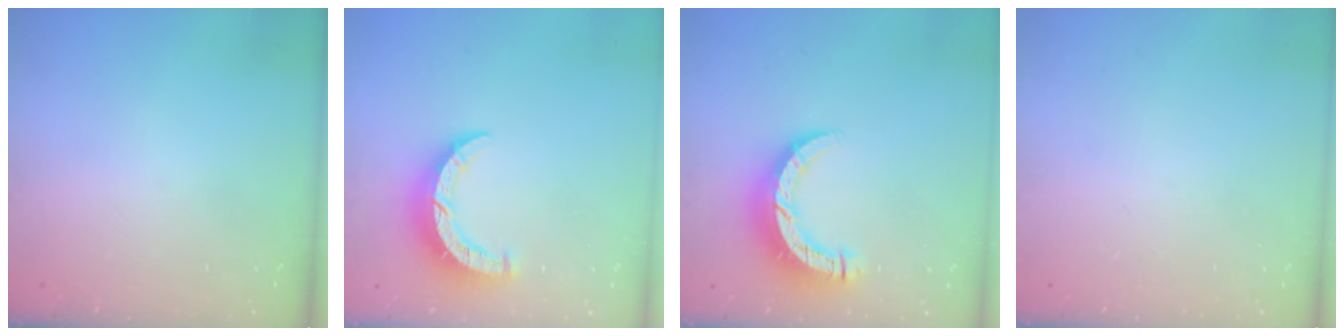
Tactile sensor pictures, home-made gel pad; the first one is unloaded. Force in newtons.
{"total": 7.9, "press": 7.8, "slide": 0.6}
{"total": 10.6, "press": 10.5, "slide": 1.2}
{"total": 0.0}